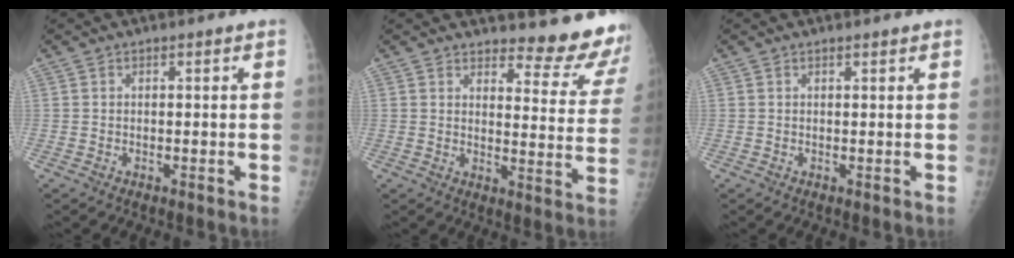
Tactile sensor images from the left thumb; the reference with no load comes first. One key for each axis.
{"total": 13.7, "fx": 12.9, "fy": 2.1, "fz": 4.2, "tx": -0.023, "ty": -0.151, "tz": 0.147}
{"total": 0.6, "fx": 0.5, "fy": 0.1, "fz": 0.3, "tx": -0.005, "ty": -0.002, "tz": 0.009}